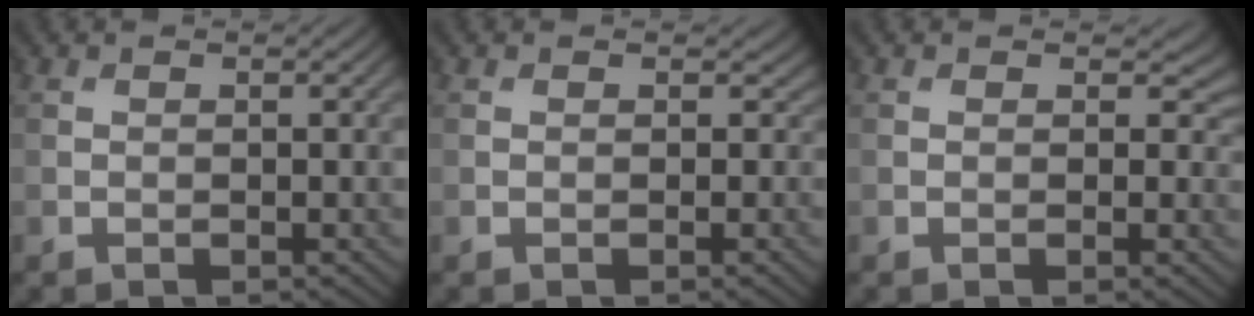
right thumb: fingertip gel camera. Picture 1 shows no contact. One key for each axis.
{"total": 0.6, "fx": 0.0, "fy": 0.6, "fz": 0.0, "tx": -0.001, "ty": -0.004, "tz": -0.002}
{"total": 1.8, "fx": 0.5, "fy": 1.4, "fz": 1.1, "tx": -0.019, "ty": -0.006, "tz": 0.000}